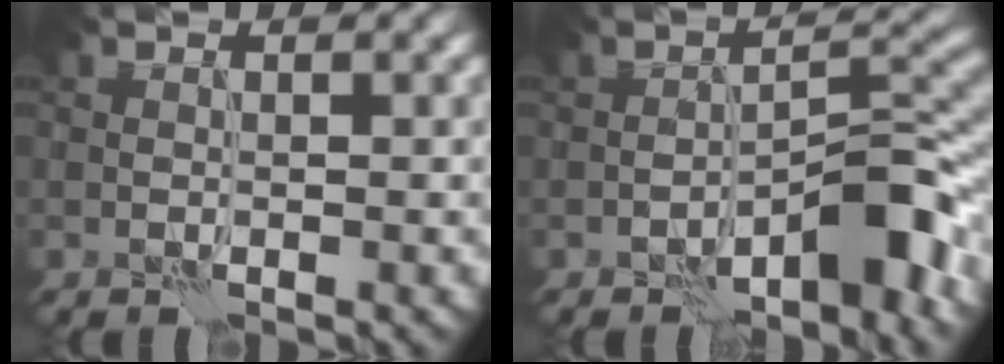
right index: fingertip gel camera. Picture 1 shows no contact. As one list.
[{"total": 7.0, "force": [-4.4, 2.3, 4.9], "torque": [-0.058, 0.022, -0.072]}]